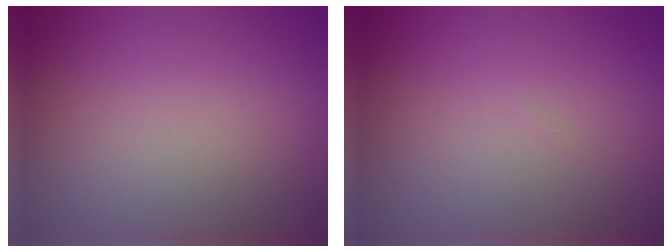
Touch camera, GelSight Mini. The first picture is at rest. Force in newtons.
{"total": 0.0}